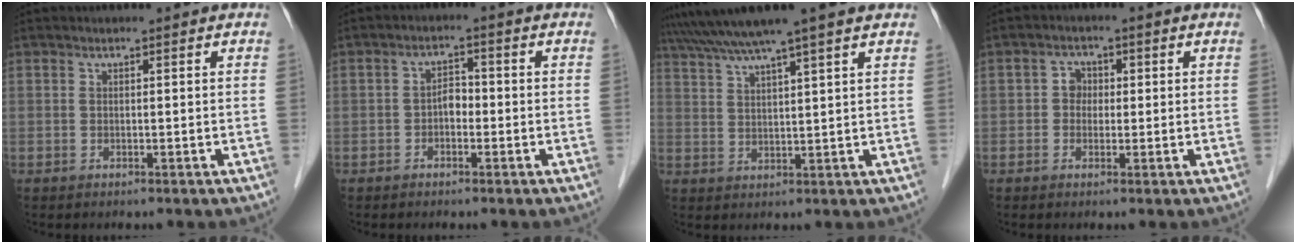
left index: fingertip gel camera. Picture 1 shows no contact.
{"total": 2.5, "force": [-0.8, 1.5, 1.8], "torque": [-0.027, 0.012, -0.016]}
{"total": 9.5, "force": [7.8, -1.3, 5.2], "torque": [-0.096, 0.028, 0.121]}
{"total": 2.5, "force": [0.0, 2.2, 1.2], "torque": [-0.015, 0.008, -0.003]}